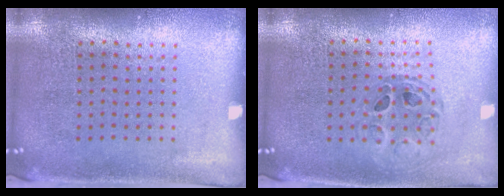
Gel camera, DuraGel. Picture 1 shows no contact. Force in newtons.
{"total": 0.8, "press": 0.8, "slide": 0.0}